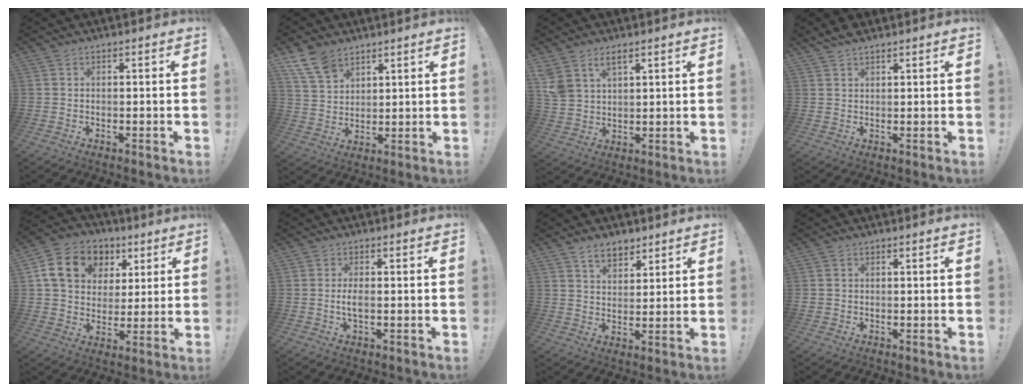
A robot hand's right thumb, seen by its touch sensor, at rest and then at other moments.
{"total": 11.8, "force": [7.6, 7.8, 4.4], "torque": [-0.080, -0.037, 0.153]}
{"total": 6.7, "force": [4.1, 4.2, 3.3], "torque": [-0.062, -0.016, 0.083]}
{"total": 3.2, "force": [2.7, 1.3, 1.0], "torque": [-0.022, -0.011, 0.052]}
{"total": 14.8, "force": [5.9, 11.6, 7.1], "torque": [-0.103, -0.016, 0.115]}
{"total": 2.9, "force": [-0.5, 0.8, 2.7], "torque": [-0.060, 0.003, -0.009]}
{"total": 6.9, "force": [4.8, 4.0, 2.9], "torque": [-0.041, -0.024, 0.088]}
{"total": 1.3, "force": [-0.2, 1.2, 0.4], "torque": [-0.005, 0.004, -0.004]}